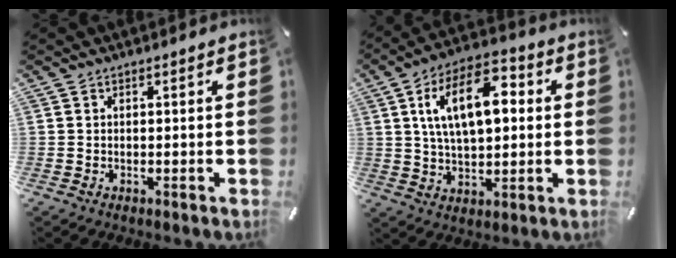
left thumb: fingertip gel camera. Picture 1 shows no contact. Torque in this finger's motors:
{"motor_torque": [0.46, 0.84, 1.94, -0.81, 0.70]}